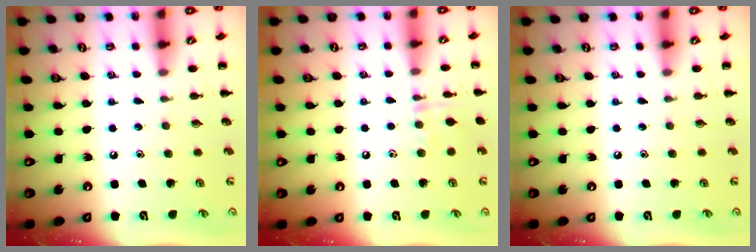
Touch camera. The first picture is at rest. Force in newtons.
{"total": 5.9, "press": 5.8, "slide": 1.2}
{"total": 0.0}